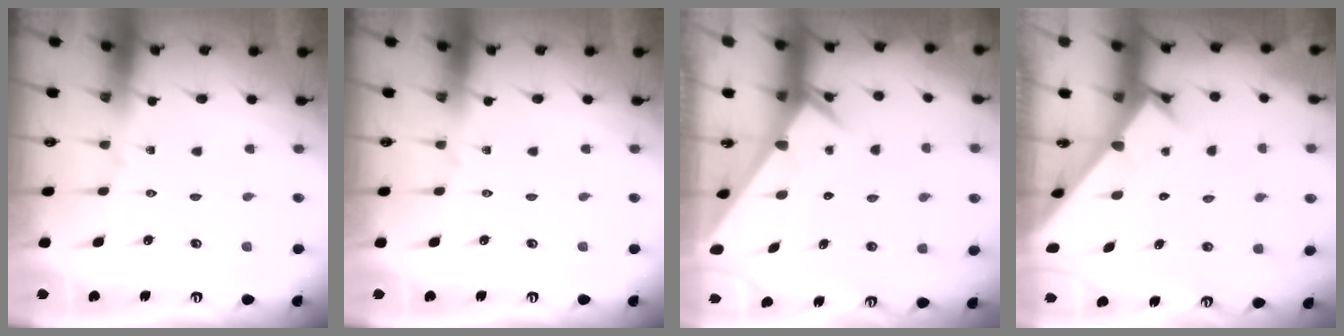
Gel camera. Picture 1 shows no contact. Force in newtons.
{"total": 0.0}
{"total": 2.9, "press": 2.9, "slide": 0.0}
{"total": 2.1, "press": 2.1, "slide": 0.1}